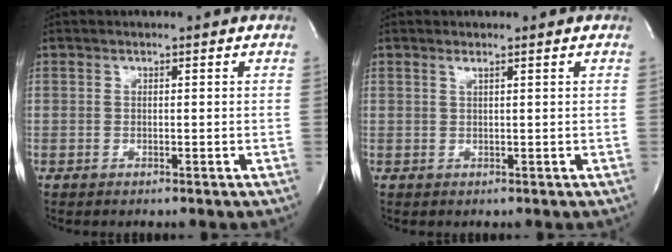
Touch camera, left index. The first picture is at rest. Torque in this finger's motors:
{"motor_torque": [0.10, -0.08, 0.05, 0.02]}